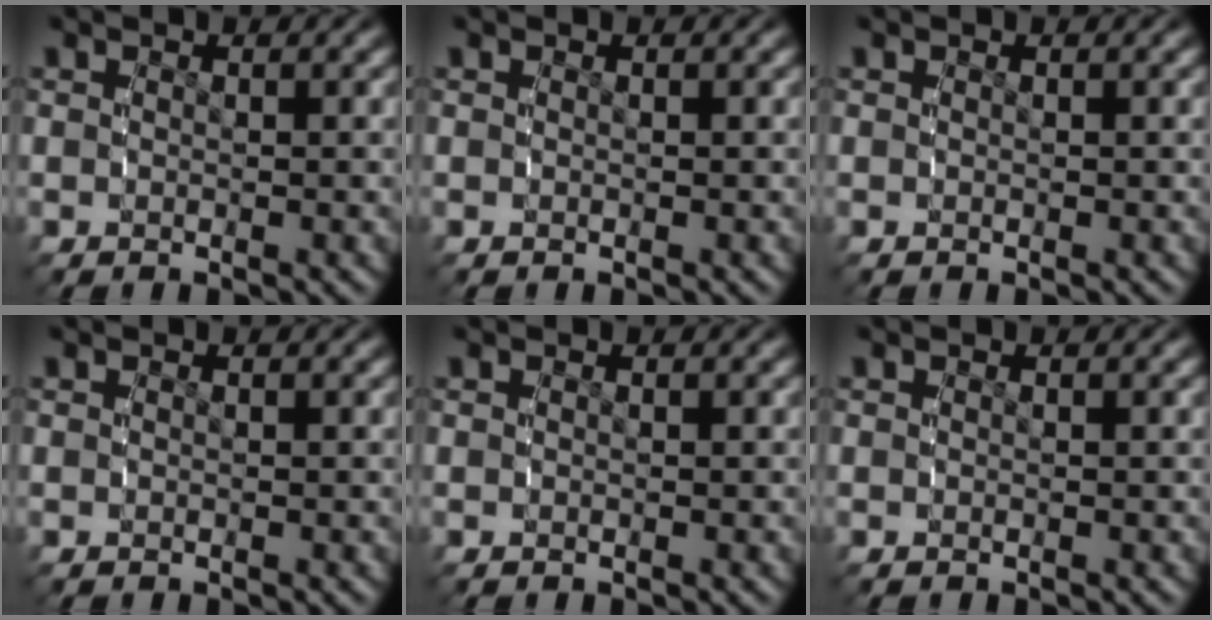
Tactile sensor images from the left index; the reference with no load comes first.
{"total": 0.0}
{"total": 0.0}
{"total": 0.0}
{"total": 0.0}
{"total": 0.0}